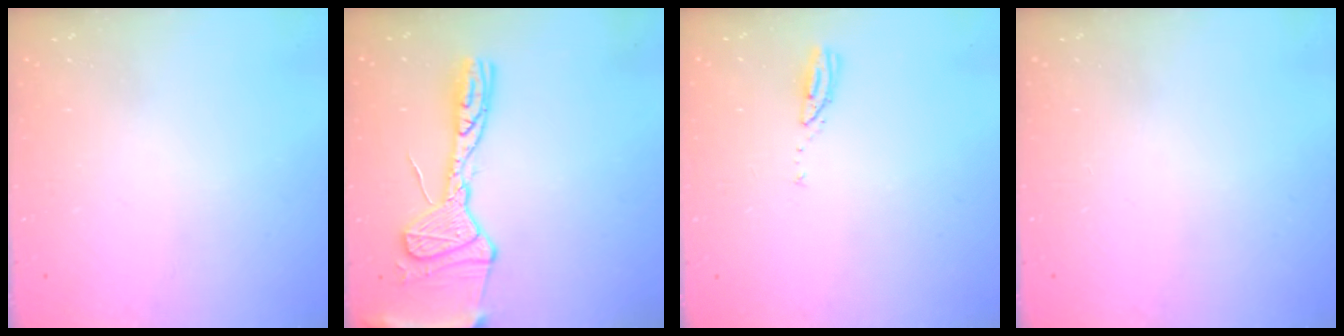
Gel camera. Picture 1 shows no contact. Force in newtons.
{"total": 16.8, "press": 16.7, "slide": 1.7}
{"total": 3.0, "press": 2.9, "slide": 0.3}
{"total": 0.0}